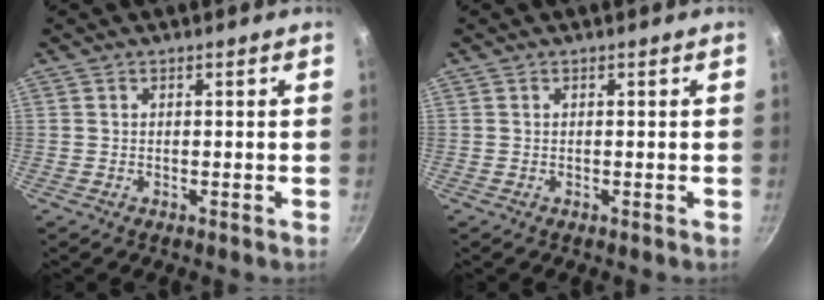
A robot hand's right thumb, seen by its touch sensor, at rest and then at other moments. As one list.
[{"total": 0.0}]